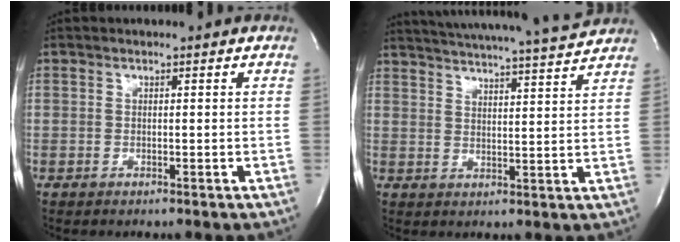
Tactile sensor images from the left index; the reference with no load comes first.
{"total": 16.3, "force": [15.3, -0.7, 5.5], "torque": [-0.097, -0.023, 0.206]}